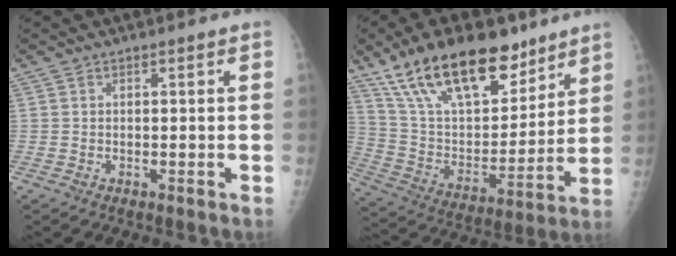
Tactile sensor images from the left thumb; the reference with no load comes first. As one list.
[{"total": 23.7, "force": [16.1, 10.6, 13.9], "torque": [-0.199, -0.048, 0.286]}]